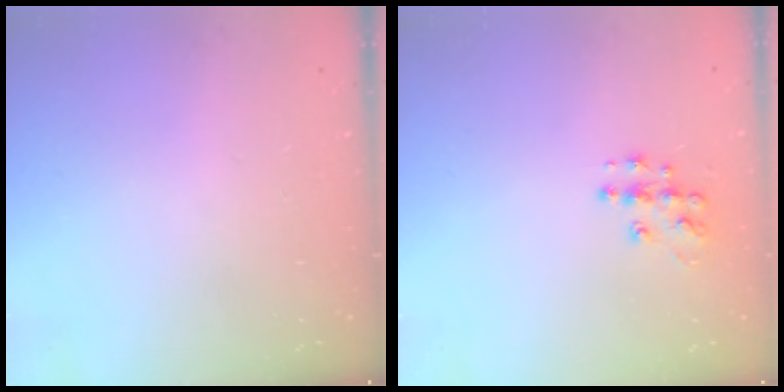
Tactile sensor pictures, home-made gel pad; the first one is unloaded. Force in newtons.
{"total": 9.4, "press": 9.4, "slide": 0.5}